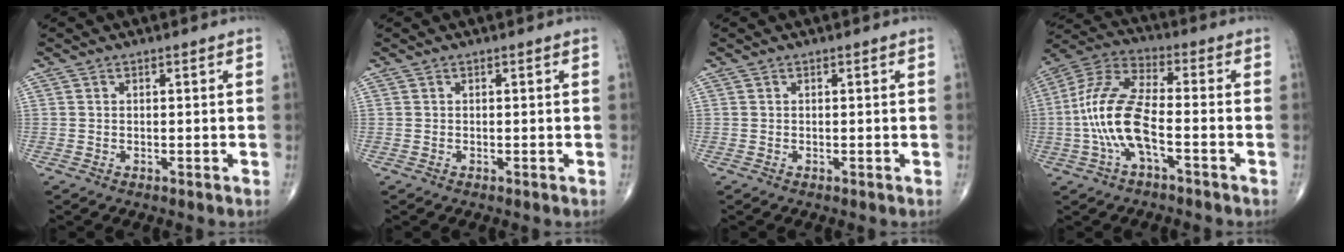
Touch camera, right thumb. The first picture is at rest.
{"total": 0.0}
{"total": 0.0}
{"total": 13.6, "force": [-3.3, 5.1, 12.2], "torque": [-0.271, 0.040, -0.067]}